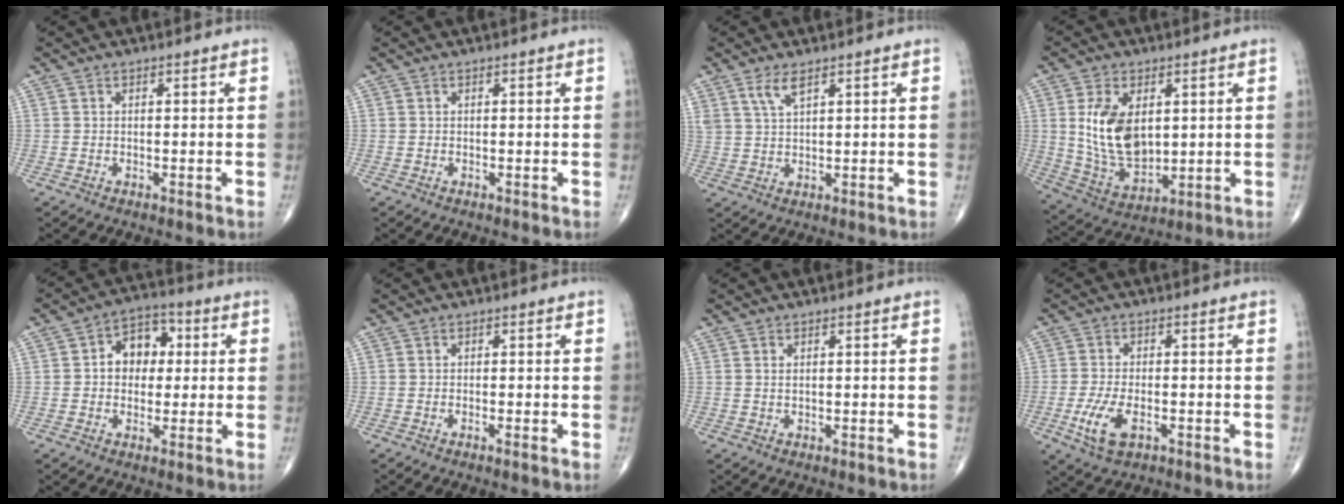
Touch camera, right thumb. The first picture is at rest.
{"total": 0.0}
{"total": 3.7, "force": [2.4, 1.2, 2.6], "torque": [-0.053, -0.008, 0.053]}
{"total": 13.5, "force": [2.4, 8.0, 10.6], "torque": [-0.180, -0.019, 0.060]}
{"total": 8.6, "force": [1.1, 6.6, 5.5], "torque": [-0.046, 0.019, 0.009]}
{"total": 0.7, "force": [-0.4, -0.1, 0.6], "torque": [-0.011, -0.001, -0.008]}
{"total": 0.6, "force": [0.2, 0.3, 0.5], "torque": [-0.011, -0.001, 0.006]}
{"total": 6.8, "force": [-2.5, 3.3, 5.4], "torque": [-0.113, 0.002, -0.043]}